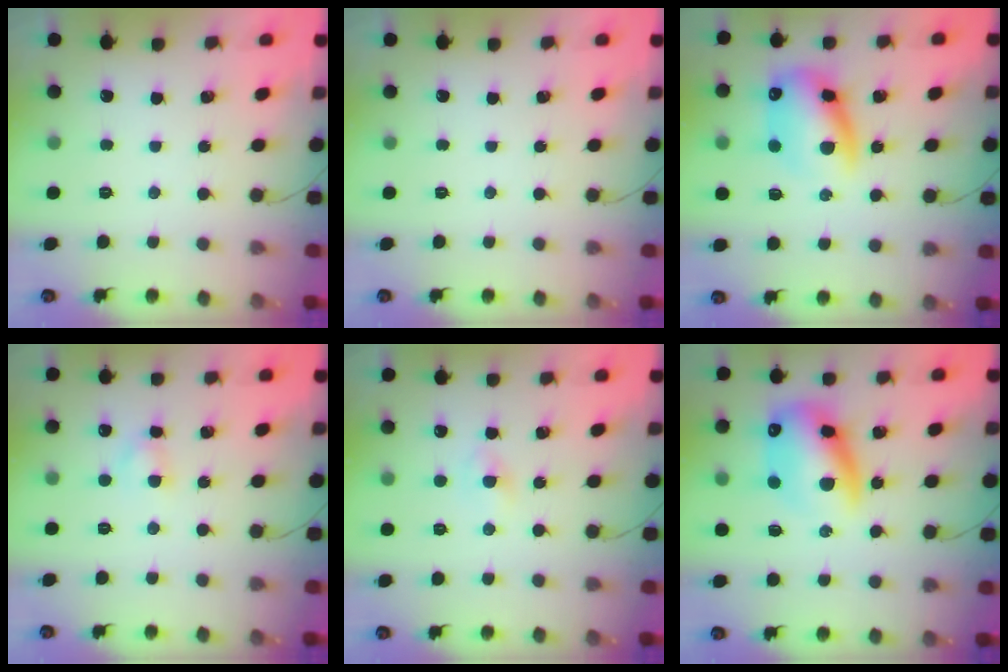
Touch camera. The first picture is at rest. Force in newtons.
{"total": 0.0}
{"total": 13.8, "press": 13.5, "slide": 2.9}
{"total": 2.7, "press": 2.5, "slide": 1.0}
{"total": 1.3, "press": 1.0, "slide": 0.8}
{"total": 15.8, "press": 15.3, "slide": 3.8}